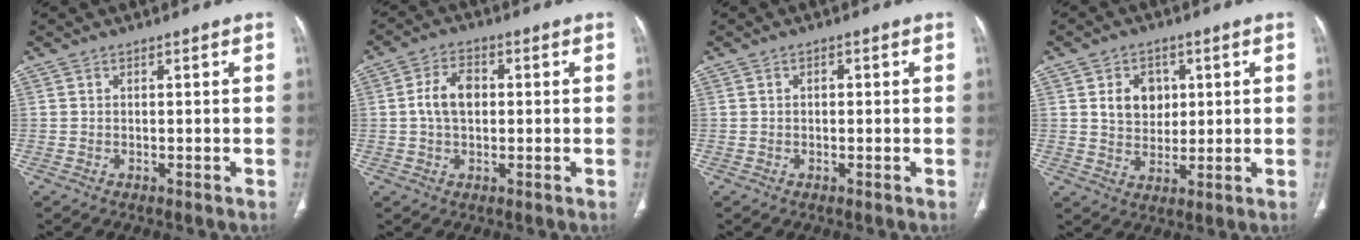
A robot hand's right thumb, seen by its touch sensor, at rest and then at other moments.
{"total": 6.2, "force": [0.4, 3.9, 4.8], "torque": [-0.089, 0.012, 0.003]}
{"total": 0.9, "force": [0.1, 0.7, 0.7], "torque": [-0.008, 0.004, -0.001]}
{"total": 7.1, "force": [2.0, 5.6, 3.8], "torque": [-0.029, -0.010, 0.037]}